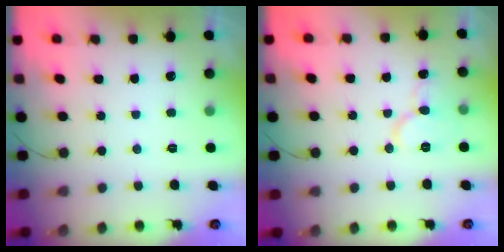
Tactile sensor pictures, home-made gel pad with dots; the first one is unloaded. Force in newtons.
{"total": 8.0, "press": 8.0, "slide": 0.9}